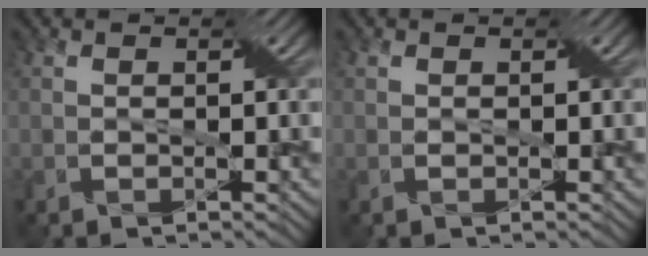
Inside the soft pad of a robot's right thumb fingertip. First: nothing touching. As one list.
[{"total": 0.0}]